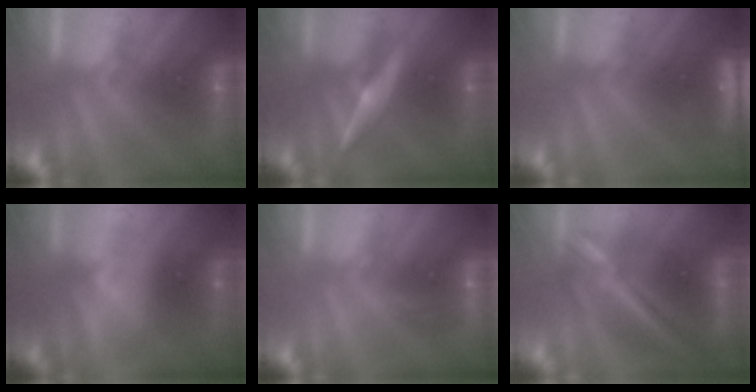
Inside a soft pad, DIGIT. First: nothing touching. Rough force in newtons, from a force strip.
{"total": 2.8}
{"total": 2.9}
{"total": 3.0}
{"total": 2.8}
{"total": 5.6}